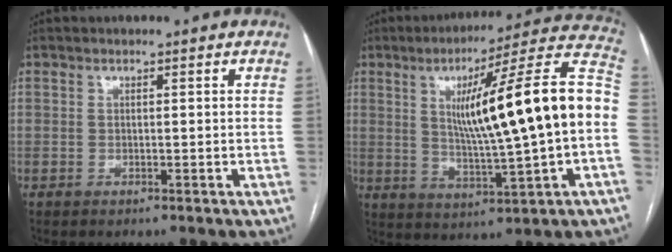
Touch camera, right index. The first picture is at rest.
{"total": 21.6, "force": [1.4, 0.5, 21.5], "torque": [-0.300, 0.025, 0.016]}